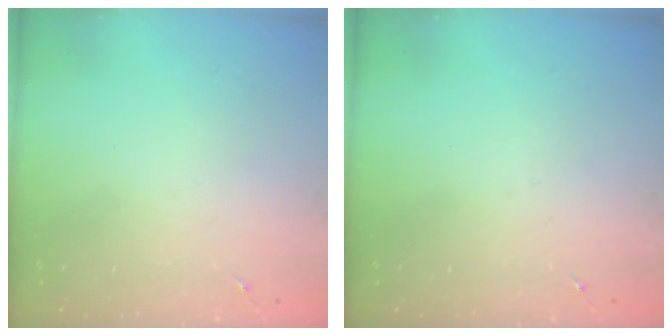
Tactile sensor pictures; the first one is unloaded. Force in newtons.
{"total": 0.0}